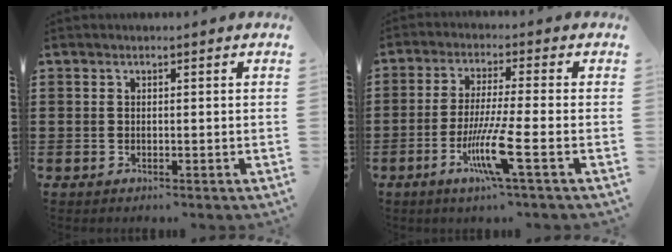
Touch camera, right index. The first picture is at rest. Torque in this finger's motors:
{"motor_torque": [1.33, -0.09, 0.46, 0.19]}